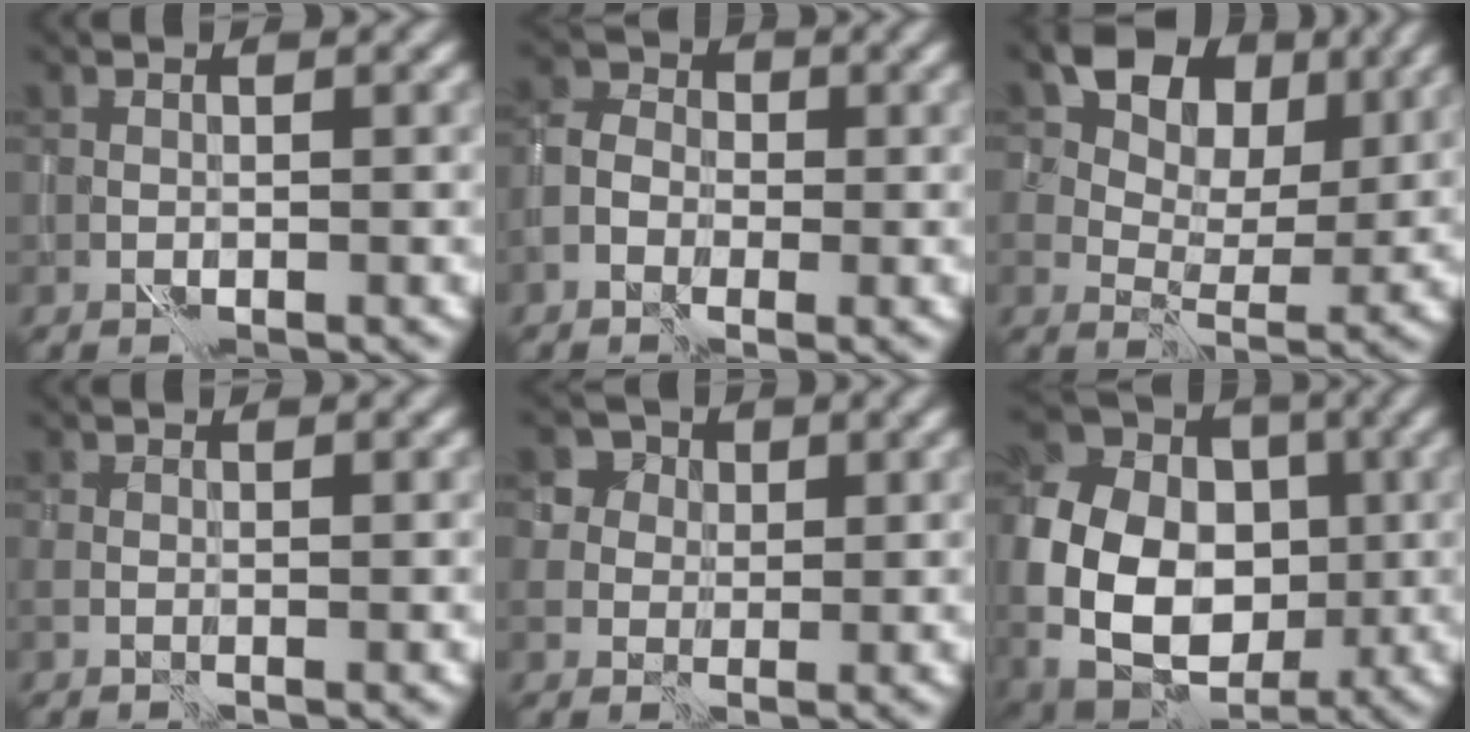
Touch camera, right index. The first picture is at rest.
{"total": 3.3, "force": [-1.3, 2.5, 1.7], "torque": [-0.033, 0.005, -0.032]}
{"total": 9.1, "force": [4.1, 5.8, 5.6], "torque": [-0.088, 0.005, 0.059]}
{"total": 1.0, "force": [0.0, 0.6, 0.8], "torque": [-0.014, -0.003, 0.002]}
{"total": 5.3, "force": [1.7, 4.6, 2.0], "torque": [-0.035, 0.017, 0.011]}
{"total": 12.7, "force": [-1.1, 9.8, 8.0], "torque": [-0.160, -0.012, -0.013]}